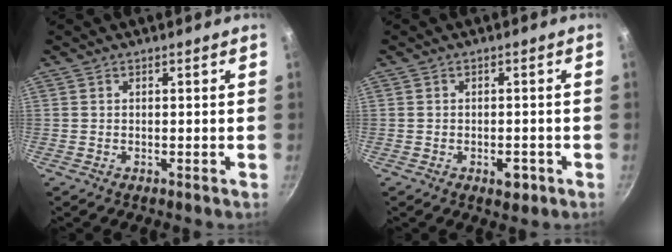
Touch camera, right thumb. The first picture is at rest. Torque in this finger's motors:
{"motor_torque": [0.83, 0.31, 0.95, -0.12, 0.00]}